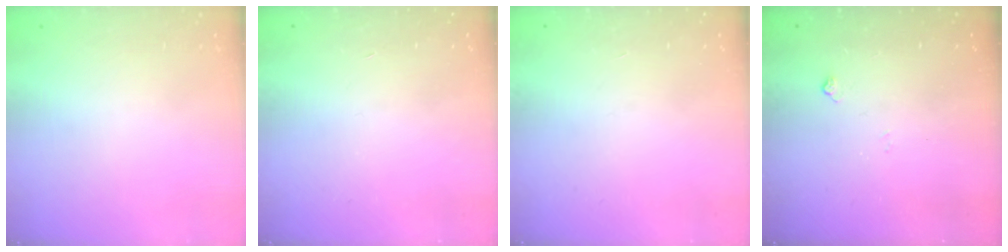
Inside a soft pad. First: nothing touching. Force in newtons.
{"total": 0.9, "press": 0.9, "slide": 0.2}
{"total": 0.0}
{"total": 2.5, "press": 2.4, "slide": 0.4}